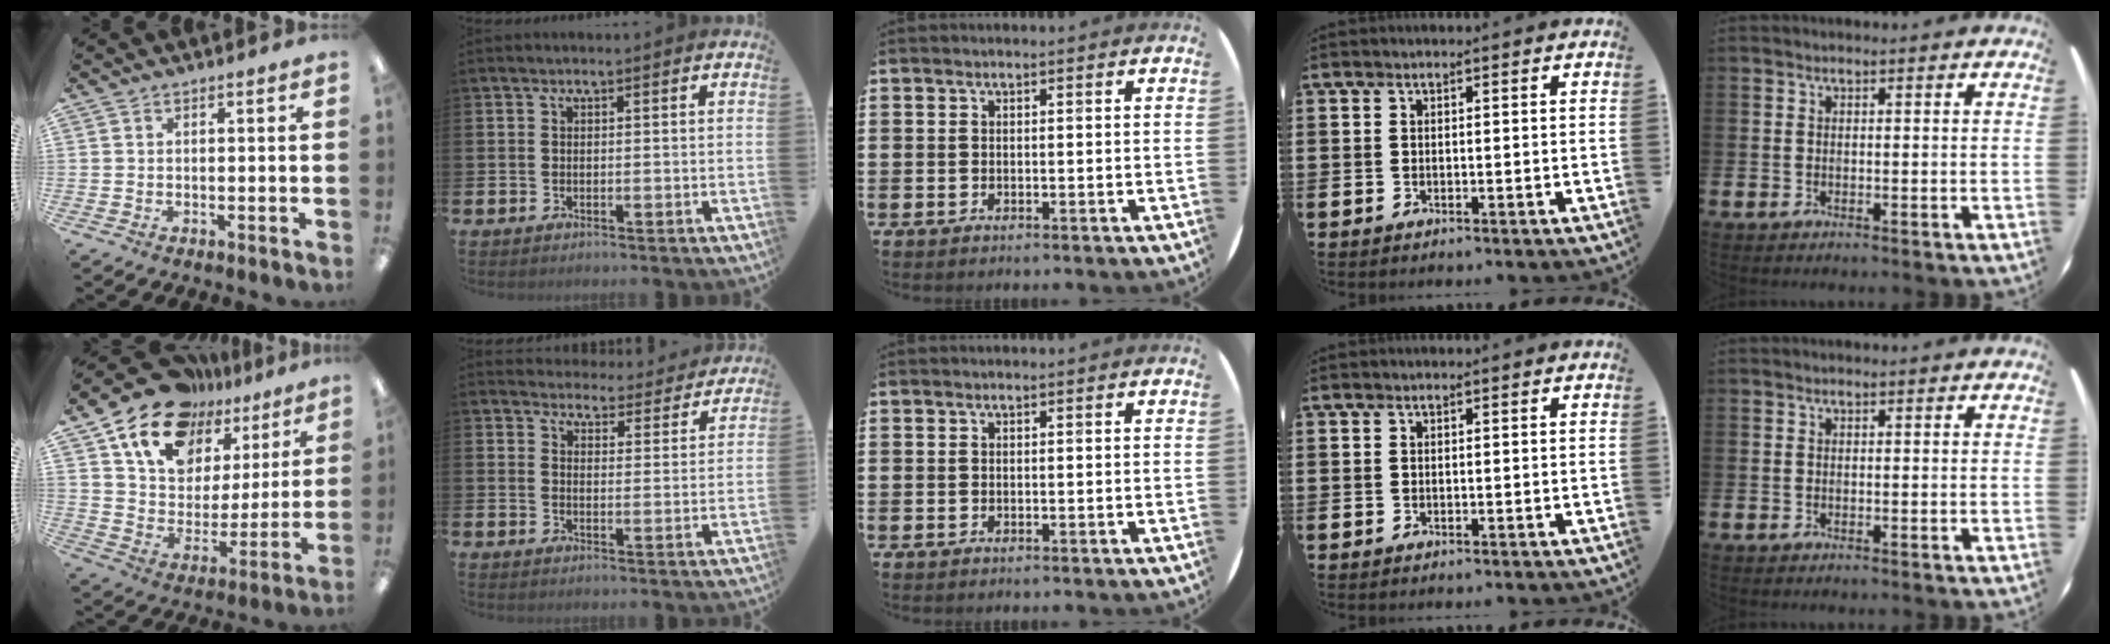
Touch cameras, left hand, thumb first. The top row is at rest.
{"thumb": {"total": 16.8, "force": [12.4, 9.5, 6.2], "torque": [-0.131, -0.079, 0.227]}, "index": {"total": 4.2, "force": [4.1, 0.9, -0.1], "torque": [-0.004, -0.038, 0.068]}}